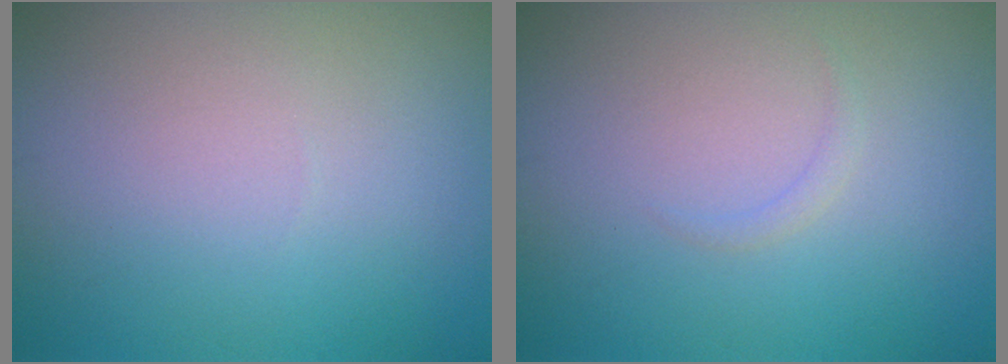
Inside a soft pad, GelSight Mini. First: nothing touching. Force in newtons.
{"total": 0.7, "press": 0.7, "slide": 0.1}